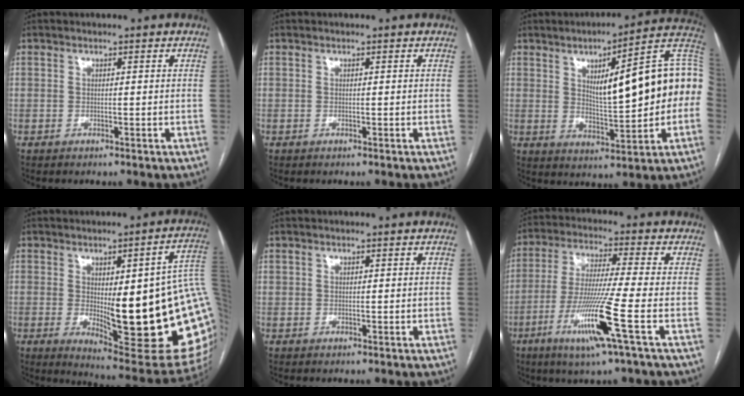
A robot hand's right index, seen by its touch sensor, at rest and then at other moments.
{"total": 0.0}
{"total": 19.1, "force": [2.0, 3.4, 18.7], "torque": [-0.258, 0.032, 0.031]}
{"total": 26.0, "force": [0.3, 4.6, 25.6], "torque": [-0.250, -0.009, 0.016]}
{"total": 0.6, "force": [0.2, 0.5, 0.2], "torque": [0.000, 0.005, 0.005]}
{"total": 12.7, "force": [-4.9, -1.4, 11.6], "torque": [-0.232, -0.026, -0.096]}